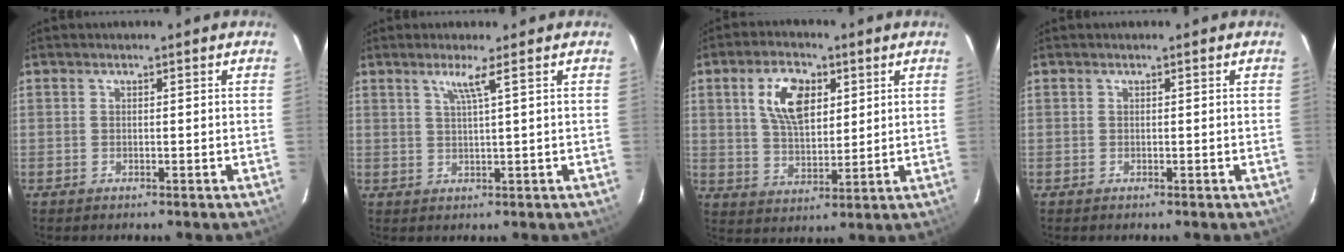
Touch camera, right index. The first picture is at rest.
{"total": 2.8, "force": [1.5, -0.9, 2.3], "torque": [-0.037, -0.002, 0.031]}
{"total": 10.0, "force": [3.7, 5.4, 7.6], "torque": [-0.143, 0.017, 0.071]}
{"total": 0.0}